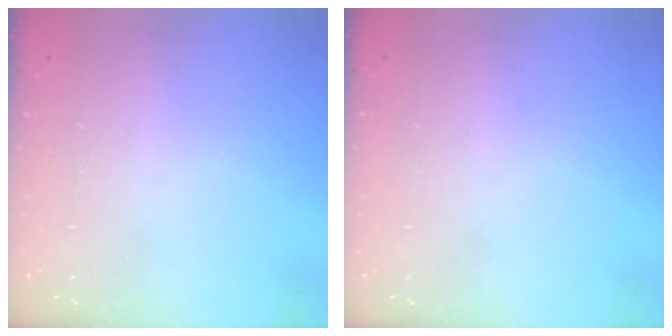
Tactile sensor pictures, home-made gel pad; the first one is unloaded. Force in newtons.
{"total": 0.0}